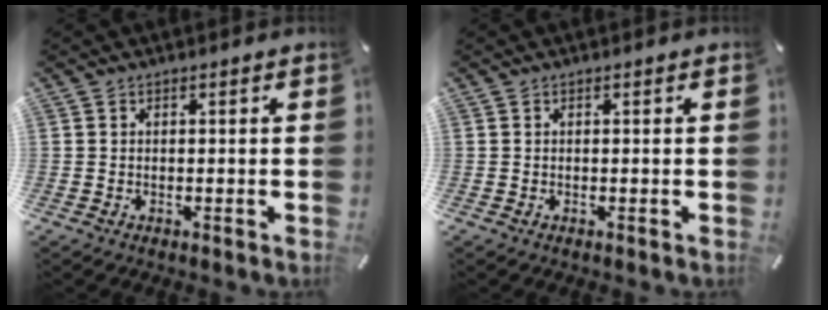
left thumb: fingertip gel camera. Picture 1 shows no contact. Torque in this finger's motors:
{"motor_torque": [0.00, 0.00, 0.00, 0.00, 0.00]}